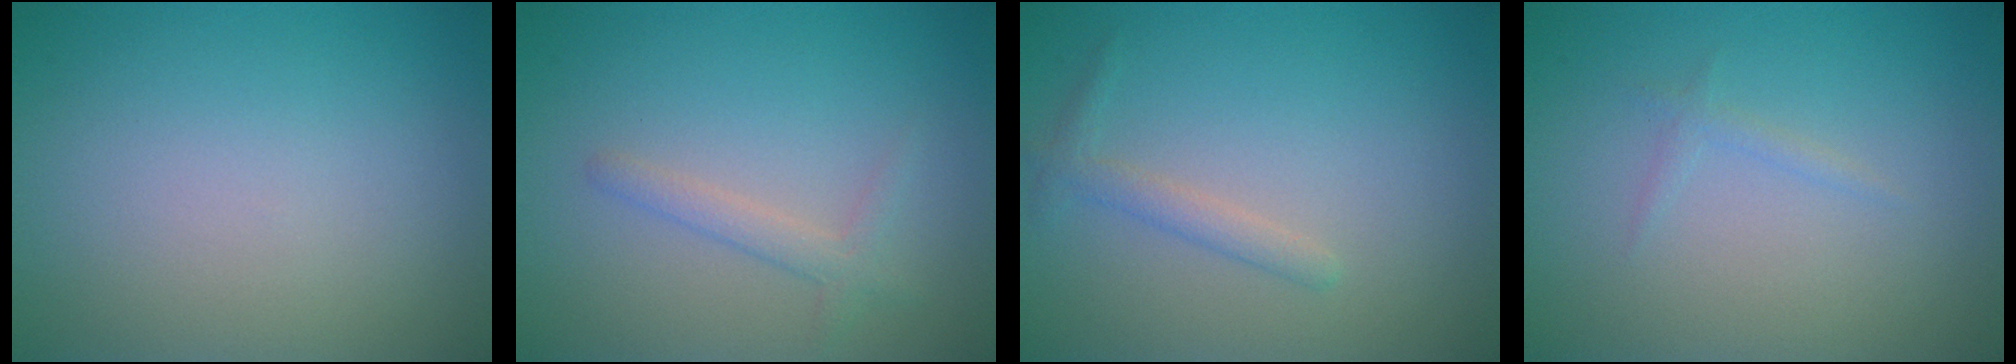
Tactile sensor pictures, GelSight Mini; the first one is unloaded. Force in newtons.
{"total": 1.7, "press": 1.7, "slide": 0.1}
{"total": 1.5, "press": 1.5, "slide": 0.1}
{"total": 0.7, "press": 0.7, "slide": 0.1}